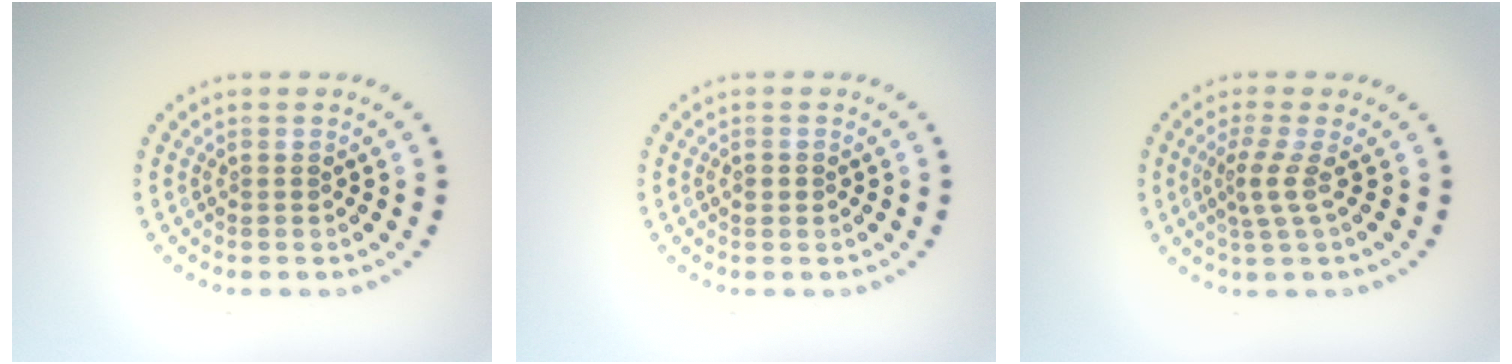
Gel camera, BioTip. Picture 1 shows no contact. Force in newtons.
{"total": 1.0, "press": 1.0, "slide": 0.0}
{"total": 2.2, "press": 1.5, "slide": 1.6}